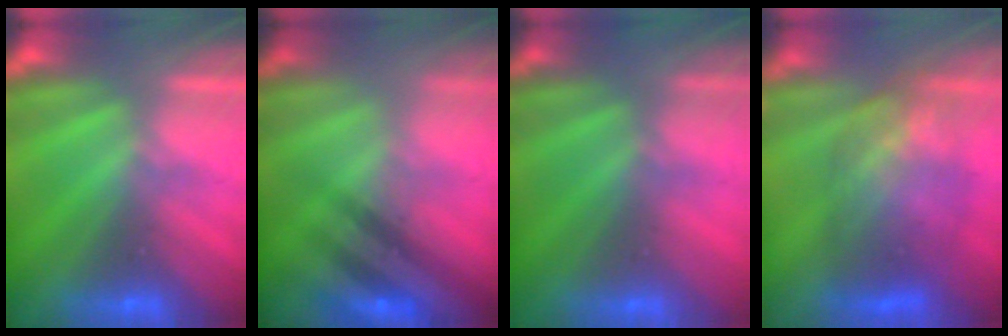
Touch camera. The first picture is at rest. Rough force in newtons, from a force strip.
{"total": 2.8}
{"total": 2.5}
{"total": 7.5}